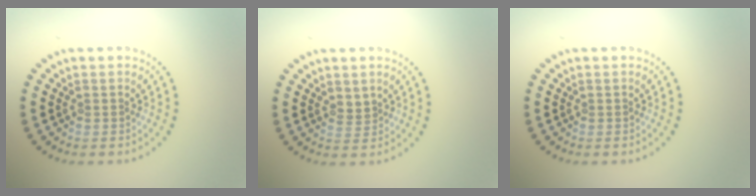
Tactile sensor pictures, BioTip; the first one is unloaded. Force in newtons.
{"total": 1.0, "press": 0.8, "slide": 0.5}
{"total": 0.0}